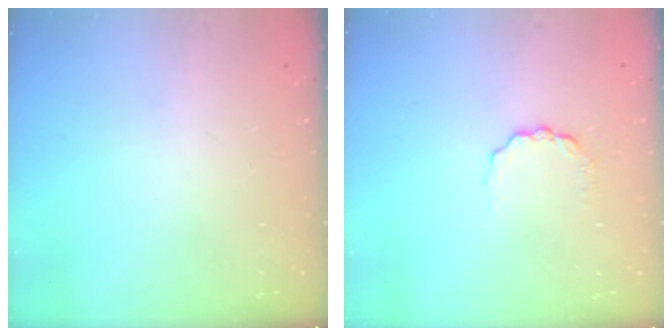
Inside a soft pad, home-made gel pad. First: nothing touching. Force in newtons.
{"total": 2.7, "press": 2.7, "slide": 0.3}